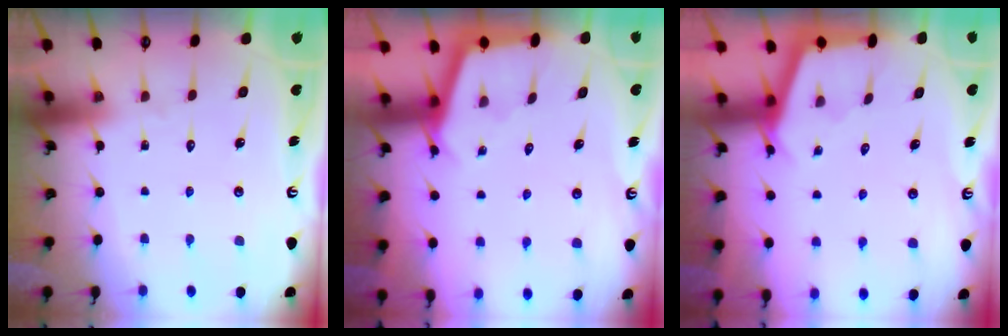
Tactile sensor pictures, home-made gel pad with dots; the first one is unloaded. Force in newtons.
{"total": 2.9, "press": 2.9, "slide": 0.3}
{"total": 2.8, "press": 2.7, "slide": 0.3}